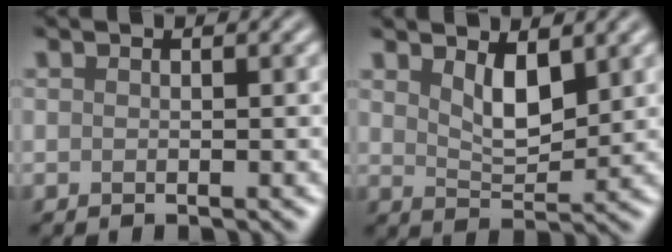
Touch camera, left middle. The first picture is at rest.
{"total": 3.4, "force": [1.7, 1.4, 2.6], "torque": [-0.050, -0.007, 0.035]}